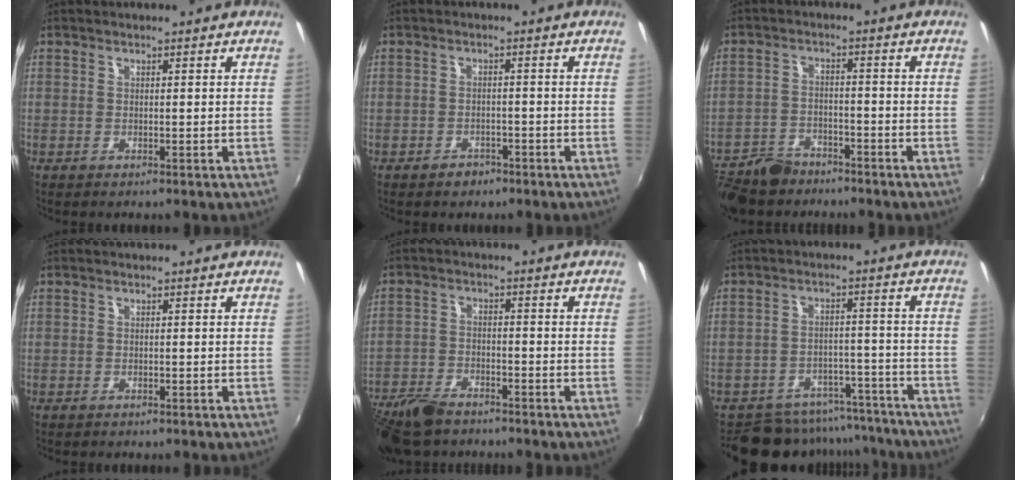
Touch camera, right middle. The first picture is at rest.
{"total": 2.8, "force": [-2.0, 2.0, 0.4], "torque": [-0.015, 0.001, -0.027]}
{"total": 10.2, "force": [-8.2, 4.9, 3.4], "torque": [-0.100, -0.003, -0.143]}
{"total": 0.6, "force": [-0.4, 0.4, 0.0], "torque": [-0.001, -0.003, -0.007]}
{"total": 10.1, "force": [-8.1, 4.3, 4.2], "torque": [-0.114, -0.010, -0.151]}
{"total": 13.3, "force": [-12.0, 5.3, 2.1], "torque": [-0.042, 0.034, -0.152]}